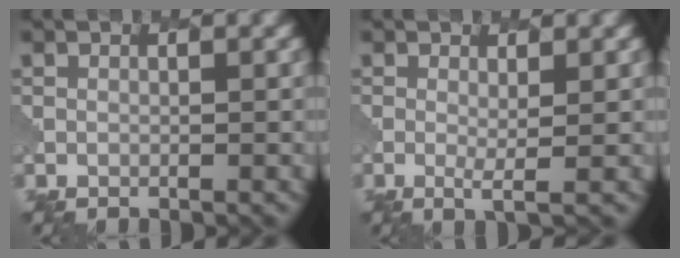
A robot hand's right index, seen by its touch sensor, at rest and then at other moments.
{"total": 1.3, "force": [0.4, 0.0, 1.3], "torque": [-0.029, -0.008, 0.005]}